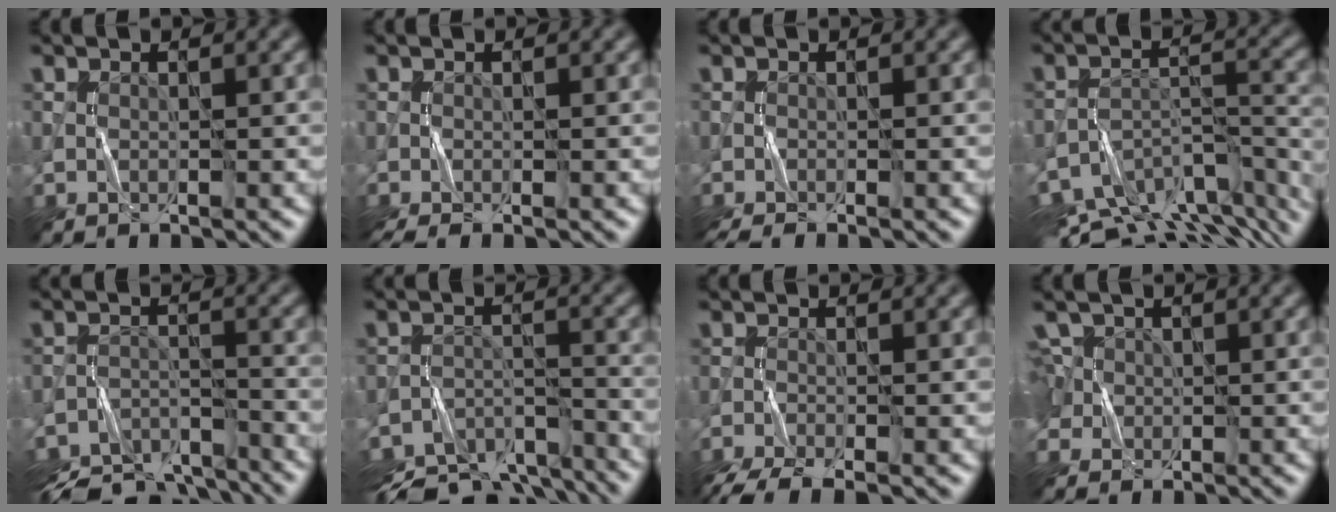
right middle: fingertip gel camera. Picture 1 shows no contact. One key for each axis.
{"total": 1.5, "fx": -1.0, "fy": 0.2, "fz": 1.1, "tx": -0.025, "ty": -0.005, "tz": -0.023}
{"total": 1.5, "fx": -1.2, "fy": 0.1, "fz": 0.8, "tx": -0.019, "ty": -0.002, "tz": -0.027}
{"total": 11.5, "fx": -9.3, "fy": 4.2, "fz": 5.2, "tx": -0.089, "ty": 0.002, "tz": -0.123}
{"total": 9.4, "fx": -8.7, "fy": 2.6, "fz": 2.6, "tx": -0.043, "ty": -0.011, "tz": -0.135}
{"total": 10.4, "fx": -9.4, "fy": 3.2, "fz": 3.1, "tx": -0.054, "ty": -0.013, "tz": -0.138}
{"total": 4.7, "fx": -3.7, "fy": 1.1, "fz": 2.6, "tx": -0.053, "ty": -0.019, "tz": -0.076}
{"total": 4.4, "fx": 1.3, "fy": 3.7, "fz": 2.1, "tx": -0.048, "ty": 0.029, "tz": 0.001}